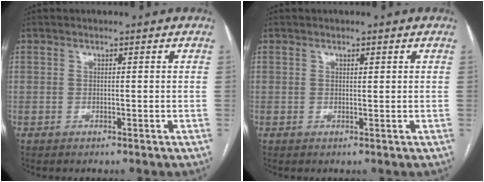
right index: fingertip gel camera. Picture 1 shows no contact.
{"total": 0.7, "force": [0.4, 0.2, 0.5], "torque": [-0.011, -0.001, 0.006]}